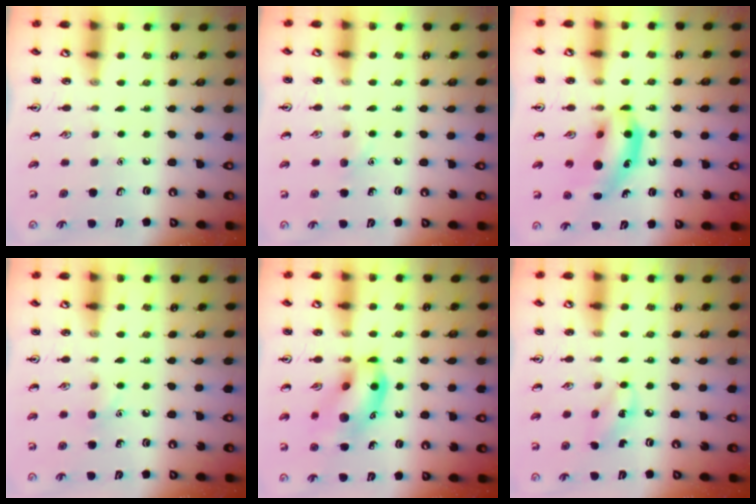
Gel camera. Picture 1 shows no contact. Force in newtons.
{"total": 4.6, "press": 4.4, "slide": 1.4}
{"total": 11.5, "press": 11.0, "slide": 3.5}
{"total": 5.2, "press": 5.0, "slide": 1.5}
{"total": 13.5, "press": 13.3, "slide": 1.8}
{"total": 3.7, "press": 3.6, "slide": 1.0}